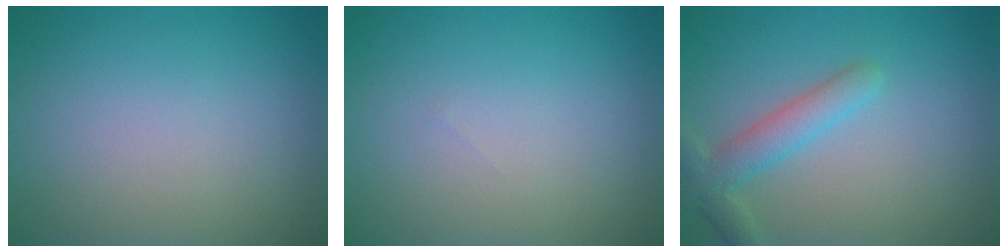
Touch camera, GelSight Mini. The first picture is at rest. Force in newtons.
{"total": 0.0}
{"total": 3.2, "press": 3.2, "slide": 0.2}